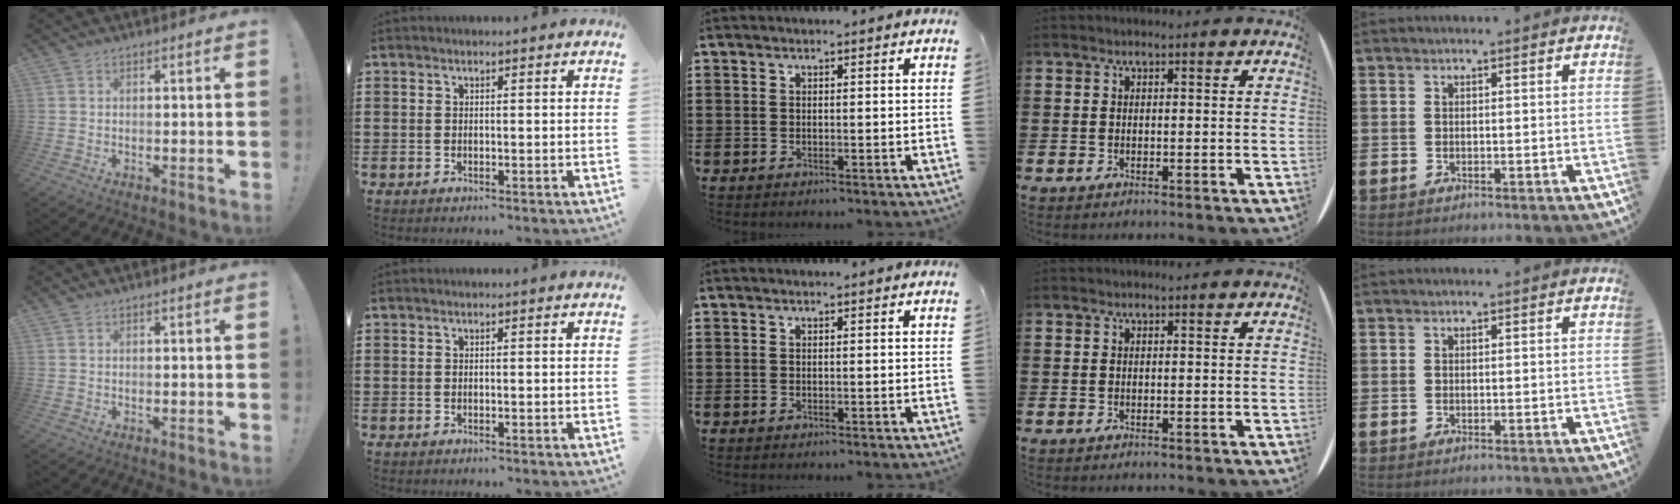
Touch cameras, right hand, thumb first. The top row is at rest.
{}